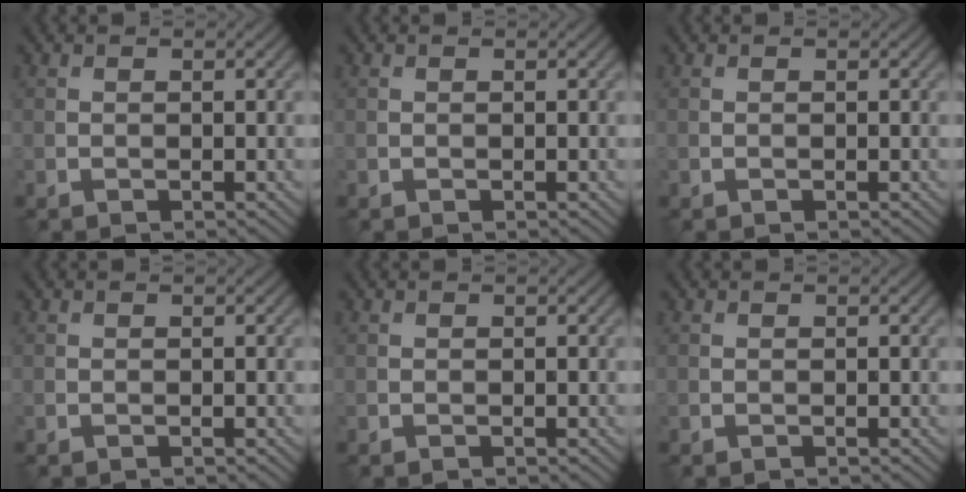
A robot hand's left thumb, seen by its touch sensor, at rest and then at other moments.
{"total": 0.0}
{"total": 0.0}
{"total": 0.0}
{"total": 0.0}
{"total": 0.0}